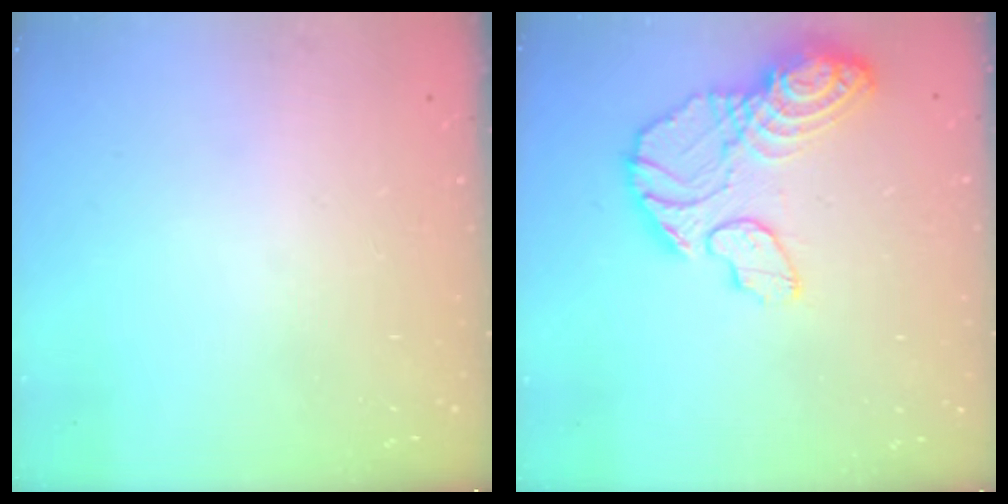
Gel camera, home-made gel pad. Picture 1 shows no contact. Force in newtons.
{"total": 15.4, "press": 15.3, "slide": 1.3}